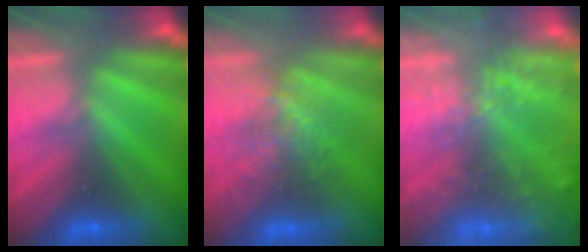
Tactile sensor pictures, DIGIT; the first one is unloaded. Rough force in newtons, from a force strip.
{"total": 3.6}
{"total": 9.0}